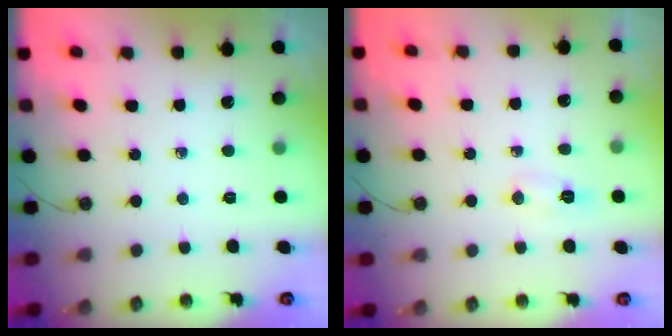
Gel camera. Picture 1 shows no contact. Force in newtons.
{"total": 5.9, "press": 5.8, "slide": 0.7}